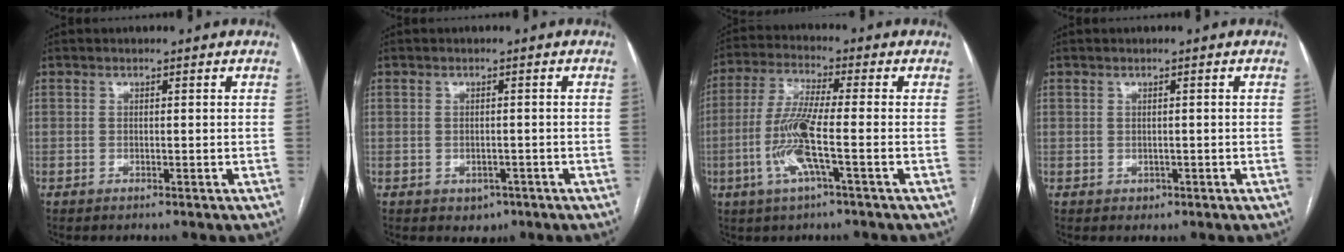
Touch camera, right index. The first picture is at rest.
{"total": 2.3, "force": [-1.1, 1.8, 0.9], "torque": [-0.004, 0.002, -0.006]}
{"total": 9.4, "force": [-2.6, 0.3, 9.1], "torque": [-0.190, -0.004, -0.058]}
{"total": 1.0, "force": [-0.2, 1.0, 0.1], "torque": [-0.003, 0.001, 0.002]}